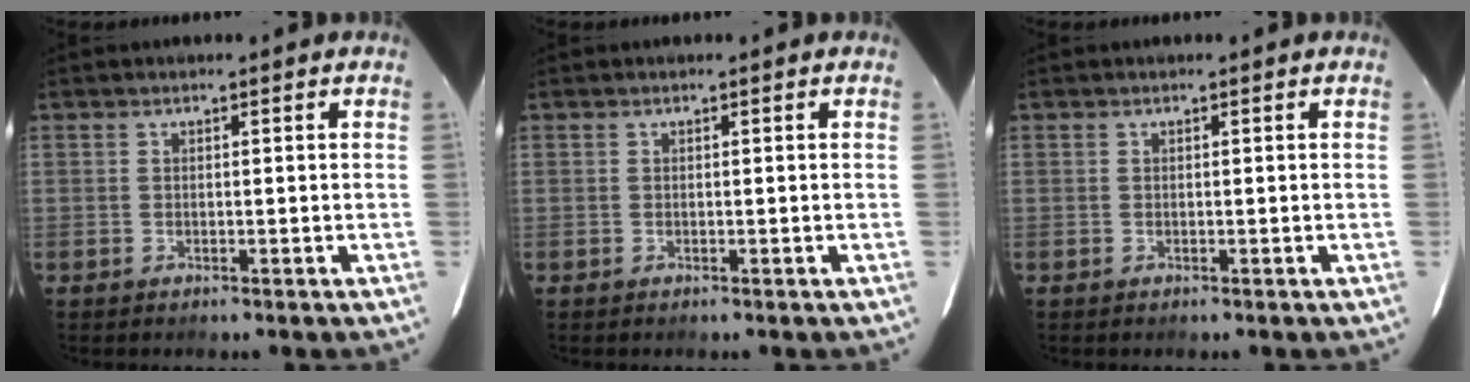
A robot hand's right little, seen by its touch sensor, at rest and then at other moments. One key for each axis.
{"total": 0.0}
{"total": 0.0}